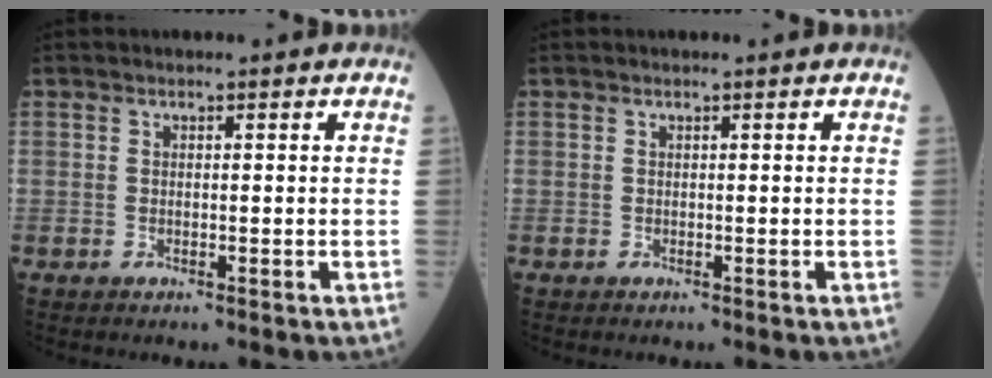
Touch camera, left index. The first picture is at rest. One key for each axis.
{"total": 0.0}